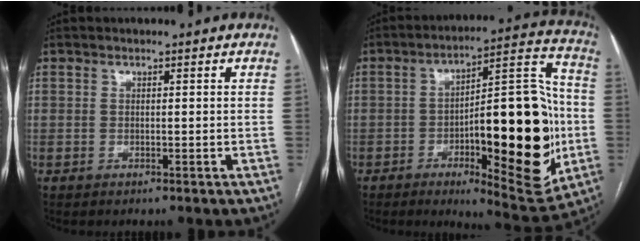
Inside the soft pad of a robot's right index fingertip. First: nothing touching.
{"total": 24.6, "force": [-4.7, 6.8, 23.2], "torque": [-0.308, 0.017, -0.051]}